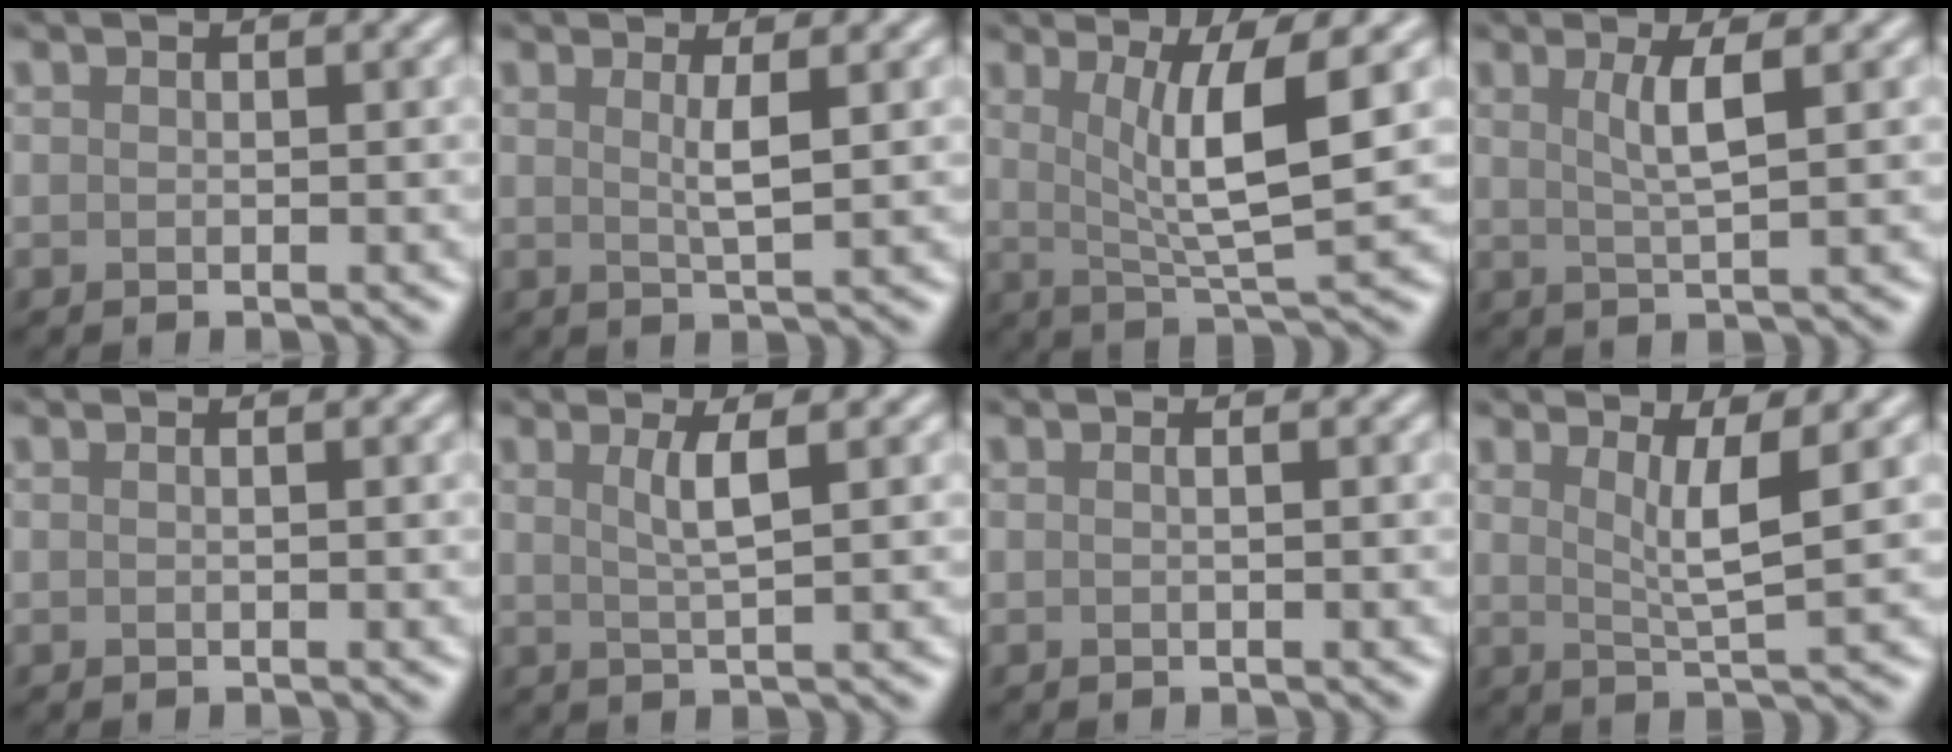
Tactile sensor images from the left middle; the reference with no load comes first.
{"total": 2.3, "force": [0.7, 0.5, 2.2], "torque": [-0.036, -0.003, 0.008]}
{"total": 6.5, "force": [1.4, 1.3, 6.2], "torque": [-0.102, -0.006, 0.028]}
{"total": 3.1, "force": [0.9, 0.6, 2.9], "torque": [-0.049, -0.001, 0.016]}
{"total": 0.6, "force": [0.1, 0.2, 0.6], "torque": [-0.007, 0.000, -0.004]}
{"total": 2.7, "force": [0.8, 0.6, 2.5], "torque": [-0.043, -0.002, 0.013]}
{"total": 0.9, "force": [0.2, 0.4, 0.9], "torque": [-0.009, -0.002, -0.006]}
{"total": 3.9, "force": [1.3, 0.7, 3.6], "torque": [-0.060, -0.006, 0.025]}